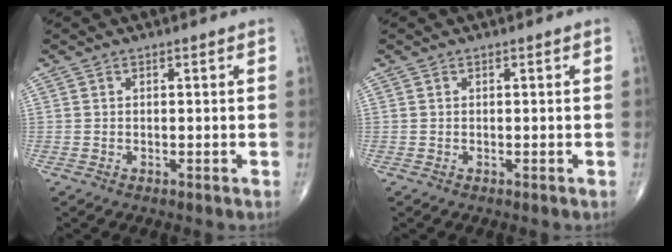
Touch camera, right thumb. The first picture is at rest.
{"total": 0.0}